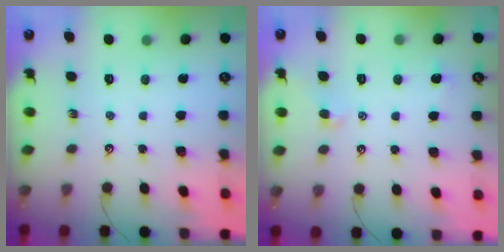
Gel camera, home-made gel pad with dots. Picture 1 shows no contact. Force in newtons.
{"total": 0.8, "press": 0.5, "slide": 0.5}